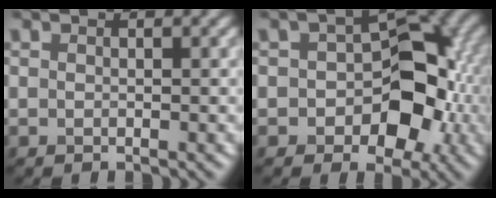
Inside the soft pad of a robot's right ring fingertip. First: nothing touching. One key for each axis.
{"total": 8.1, "fx": -1.5, "fy": 5.2, "fz": 6.1, "tx": -0.070, "ty": 0.006, "tz": -0.025}